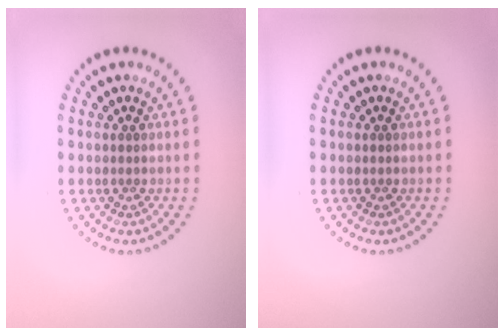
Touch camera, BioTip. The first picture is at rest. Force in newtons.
{"total": 0.0}